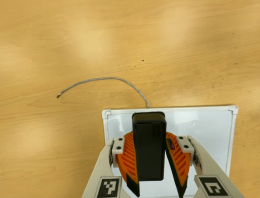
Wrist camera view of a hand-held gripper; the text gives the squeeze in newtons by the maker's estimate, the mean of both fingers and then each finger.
{"total": 8.7, "left": 8.5, "right": 8.9}